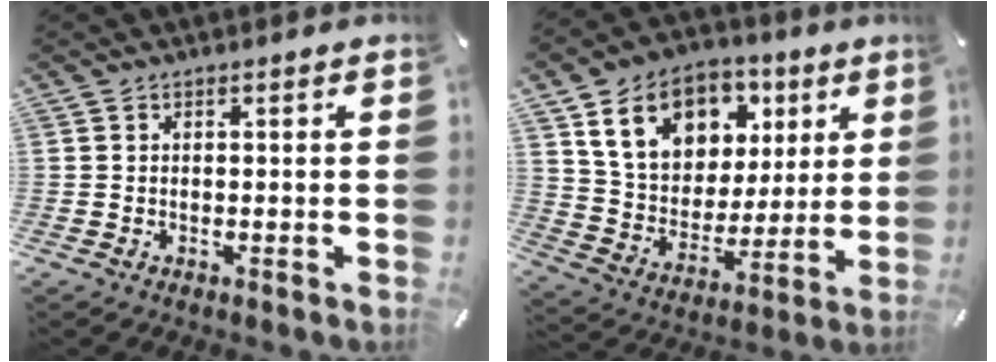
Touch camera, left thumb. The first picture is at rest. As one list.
[{"total": 16.3, "force": [7.9, 12.4, 7.0], "torque": [-0.135, -0.020, 0.154]}]